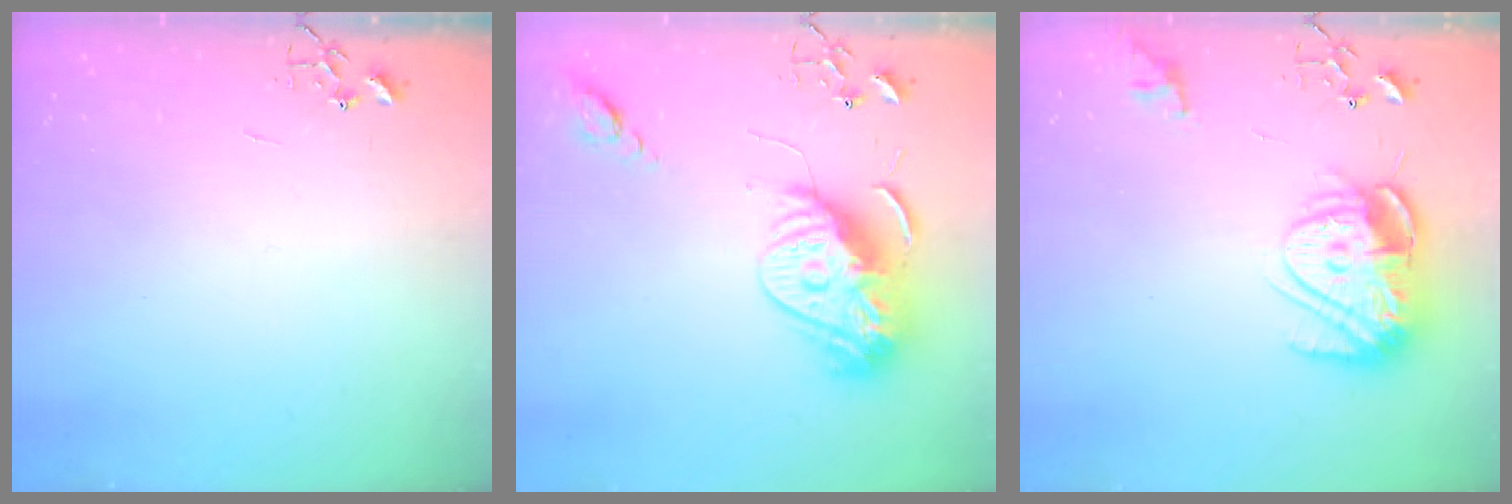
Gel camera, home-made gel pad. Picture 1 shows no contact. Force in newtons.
{"total": 16.1, "press": 16.0, "slide": 1.6}
{"total": 15.8, "press": 15.7, "slide": 1.4}